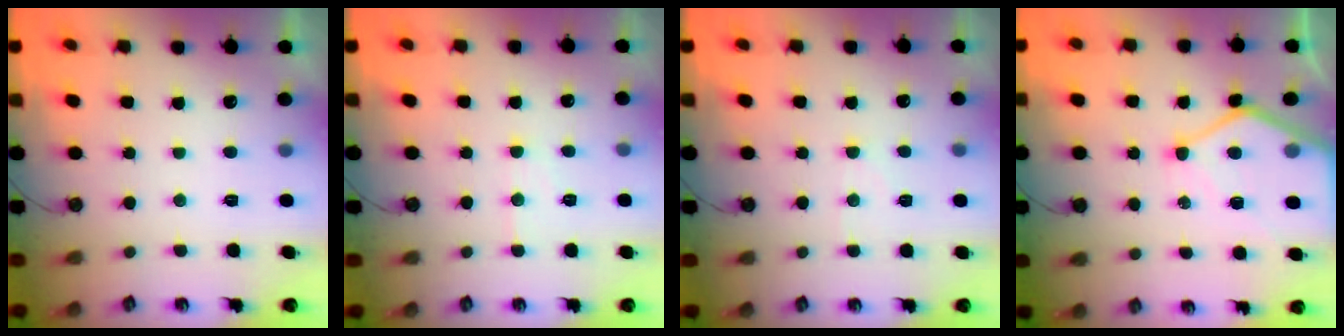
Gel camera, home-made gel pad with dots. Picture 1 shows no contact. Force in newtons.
{"total": 6.5, "press": 6.5, "slide": 0.5}
{"total": 5.4, "press": 5.4, "slide": 0.6}
{"total": 12.2, "press": 12.1, "slide": 1.1}